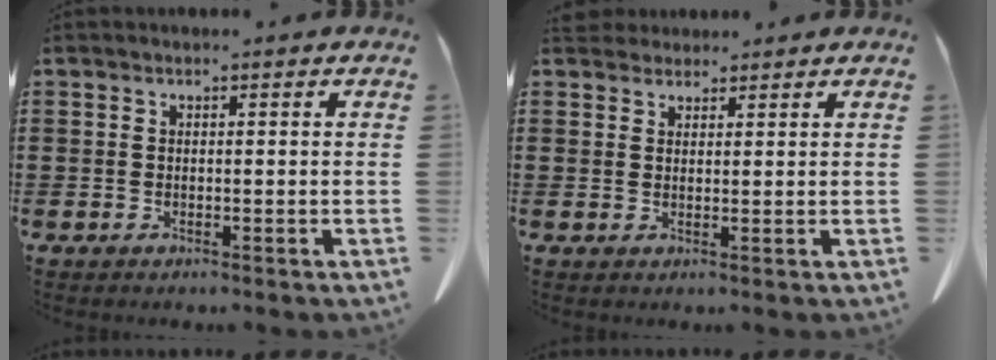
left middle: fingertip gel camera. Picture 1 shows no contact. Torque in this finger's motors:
{"motor_torque": [0.51, 0.29, 0.10, 0.01]}